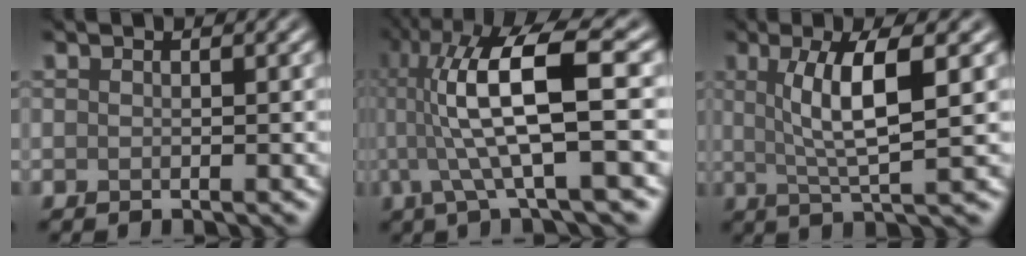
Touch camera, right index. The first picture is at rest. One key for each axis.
{"total": 10.6, "fx": 1.1, "fy": 2.4, "fz": 10.3, "tx": -0.180, "ty": 0.014, "tz": 0.021}
{"total": 6.3, "fx": 1.4, "fy": 1.3, "fz": 6.0, "tx": -0.105, "ty": 0.002, "tz": 0.028}